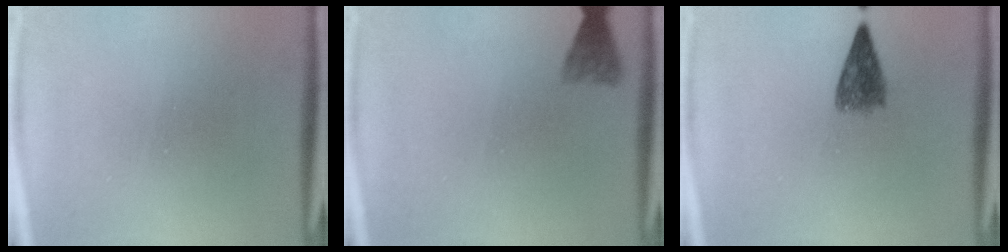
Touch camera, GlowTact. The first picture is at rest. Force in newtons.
{"total": 2.9}
{"total": 4.1}